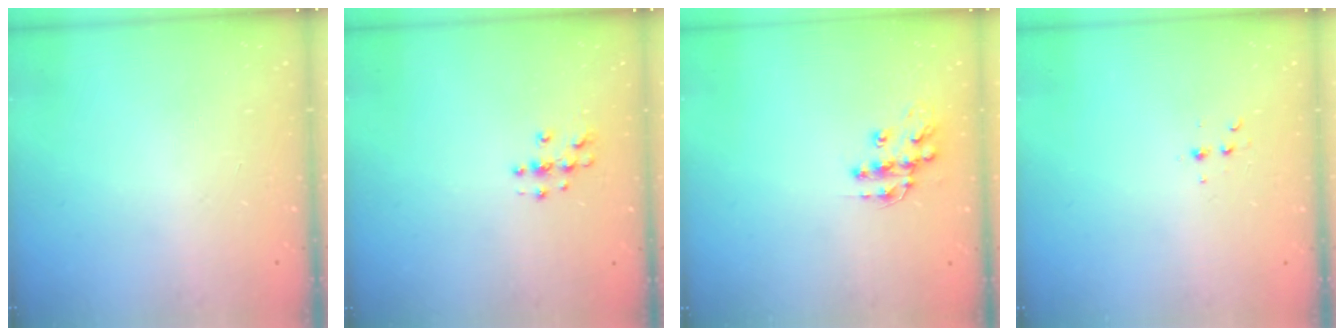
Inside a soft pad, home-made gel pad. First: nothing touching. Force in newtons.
{"total": 3.8, "press": 3.8, "slide": 0.3}
{"total": 10.6, "press": 10.6, "slide": 0.6}
{"total": 3.7, "press": 3.5, "slide": 1.1}